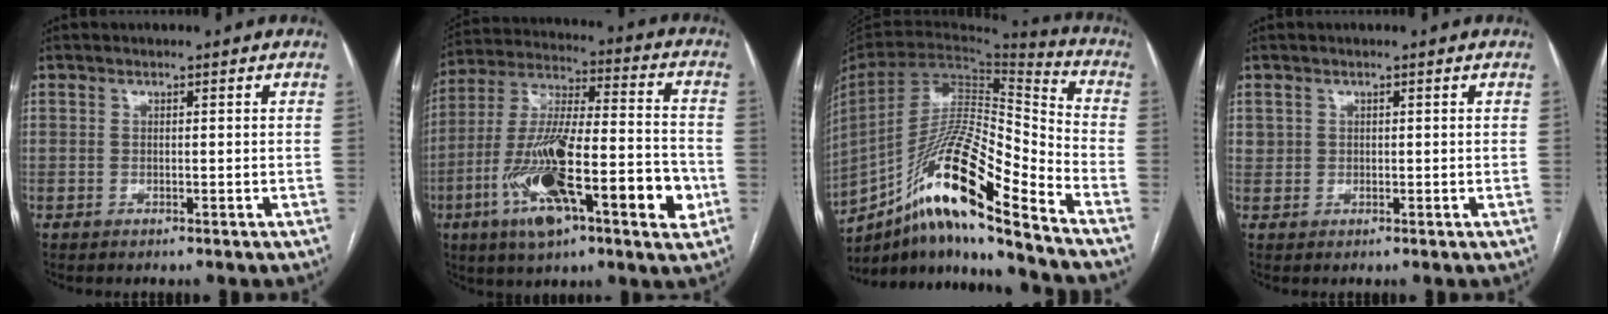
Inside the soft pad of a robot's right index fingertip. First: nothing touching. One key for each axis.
{"total": 22.4, "fx": -7.6, "fy": 4.9, "fz": 20.5, "tx": -0.360, "ty": 0.001, "tz": -0.121}
{"total": 20.7, "fx": -13.8, "fy": 1.2, "fz": 15.5, "tx": -0.303, "ty": -0.002, "tz": -0.252}
{"total": 1.3, "fx": 0.5, "fy": 1.2, "fz": 0.1, "tx": 0.011, "ty": 0.005, "tz": 0.006}